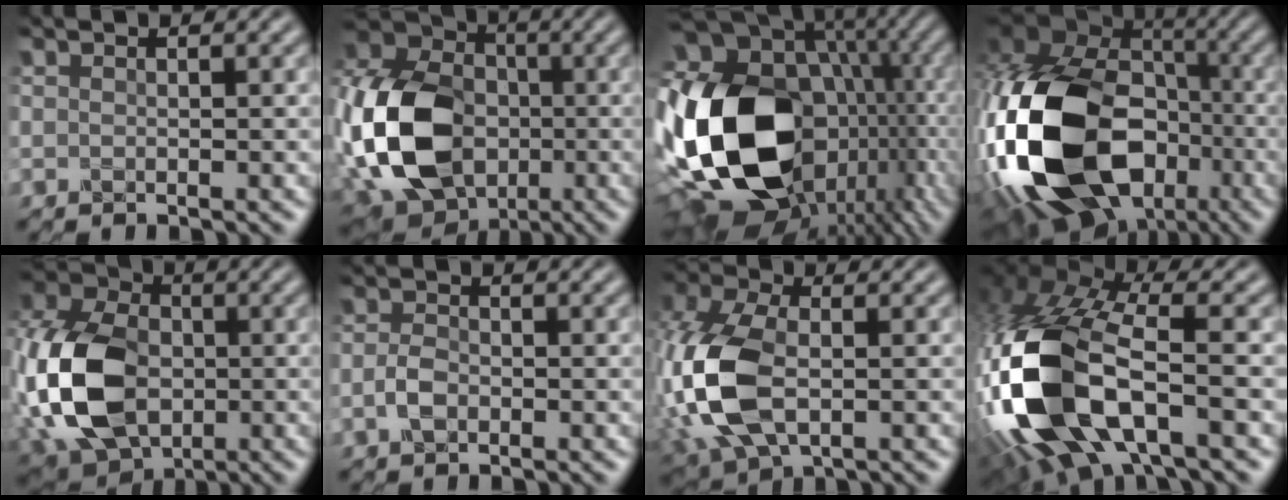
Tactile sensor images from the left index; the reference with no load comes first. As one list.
[{"total": 17.4, "force": [-3.8, 12.6, 11.3], "torque": [-0.270, -0.020, -0.068]}, {"total": 21.5, "force": [-3.3, 15.9, 14.0], "torque": [-0.292, -0.037, -0.027]}, {"total": 19.7, "force": [-6.2, 13.5, 12.9], "torque": [-0.282, -0.022, -0.108]}, {"total": 14.9, "force": [-2.7, 10.4, 10.4], "torque": [-0.259, -0.008, -0.070]}, {"total": 2.0, "force": [-0.8, 1.2, 1.4], "torque": [-0.032, 0.000, -0.021]}, {"total": 11.3, "force": [-1.8, 6.8, 8.8], "torque": [-0.233, -0.010, -0.040]}, {"total": 14.6, "force": [-3.9, 7.2, 12.1], "torque": [-0.281, -0.003, -0.078]}]